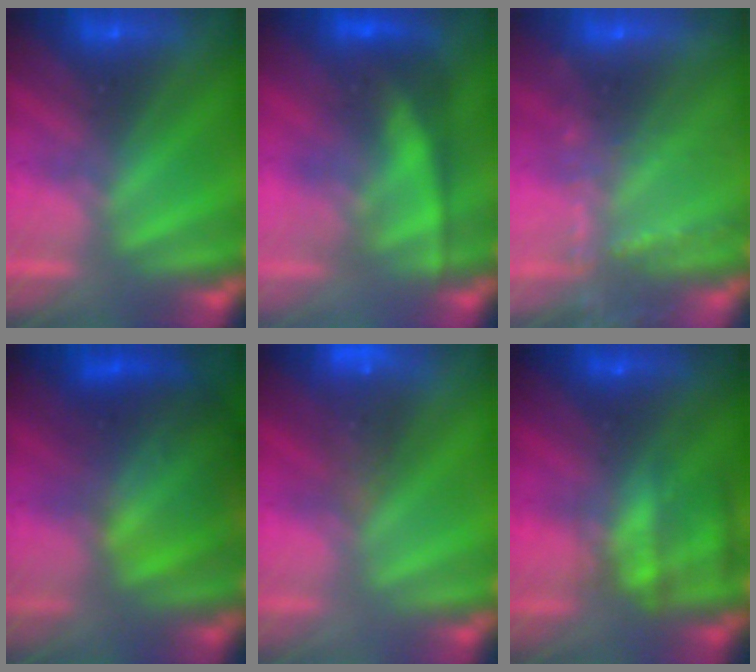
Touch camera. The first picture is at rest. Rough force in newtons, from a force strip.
{"total": 2.7}
{"total": 7.2}
{"total": 8.1}
{"total": 6.7}
{"total": 5.8}